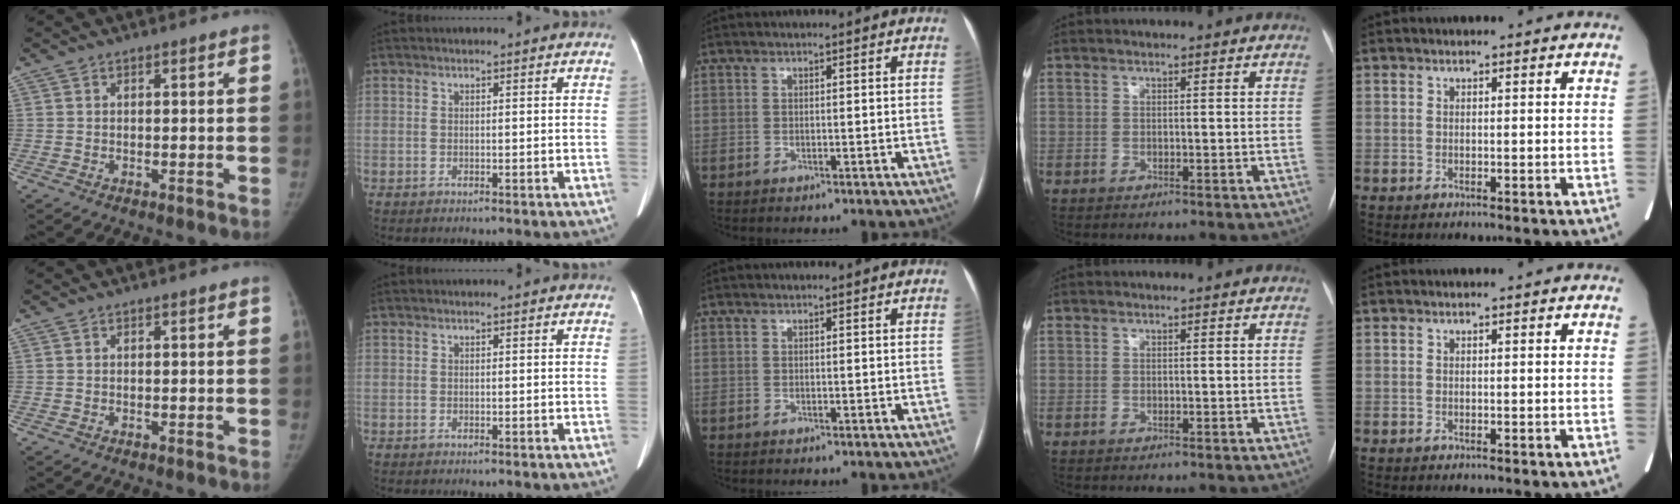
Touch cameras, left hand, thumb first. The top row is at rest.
{}